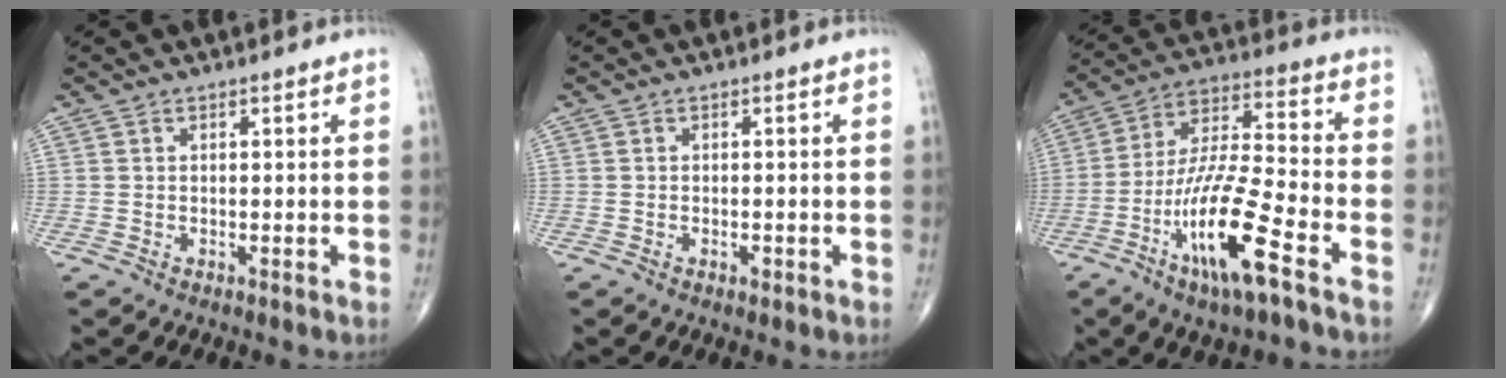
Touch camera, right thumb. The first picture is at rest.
{"total": 1.0, "force": [-0.5, 0.4, 0.8], "torque": [-0.014, 0.002, -0.008]}
{"total": 16.8, "force": [-8.2, 2.9, 14.4], "torque": [-0.291, 0.036, -0.149]}